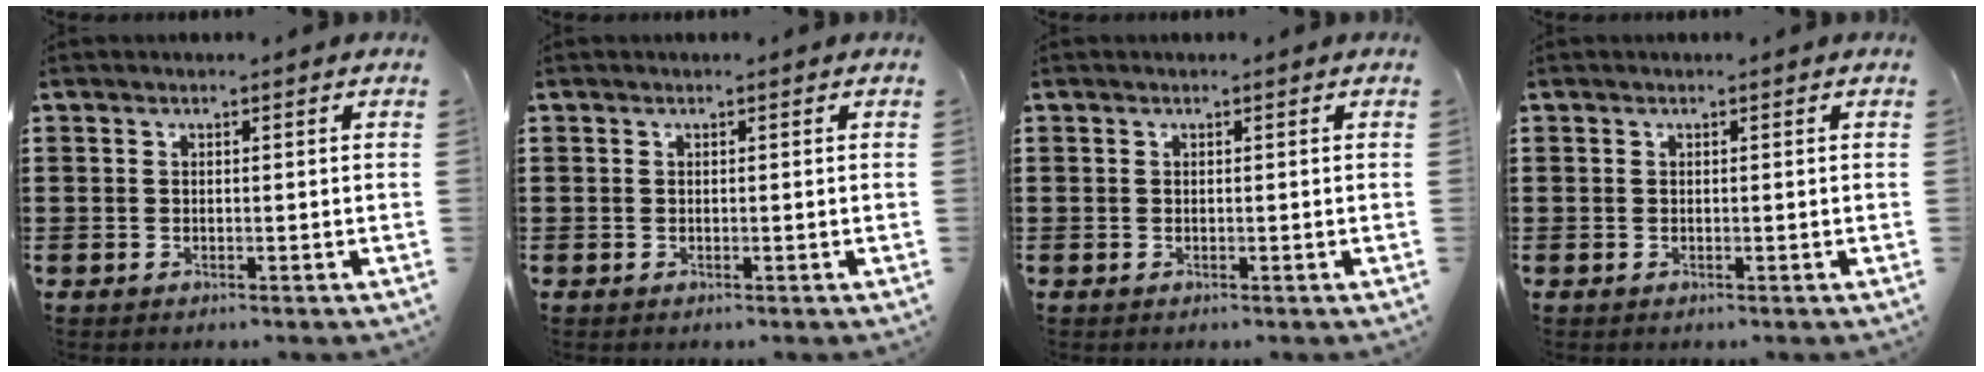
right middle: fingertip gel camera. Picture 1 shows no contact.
{"total": 0.0}
{"total": 0.0}
{"total": 0.0}